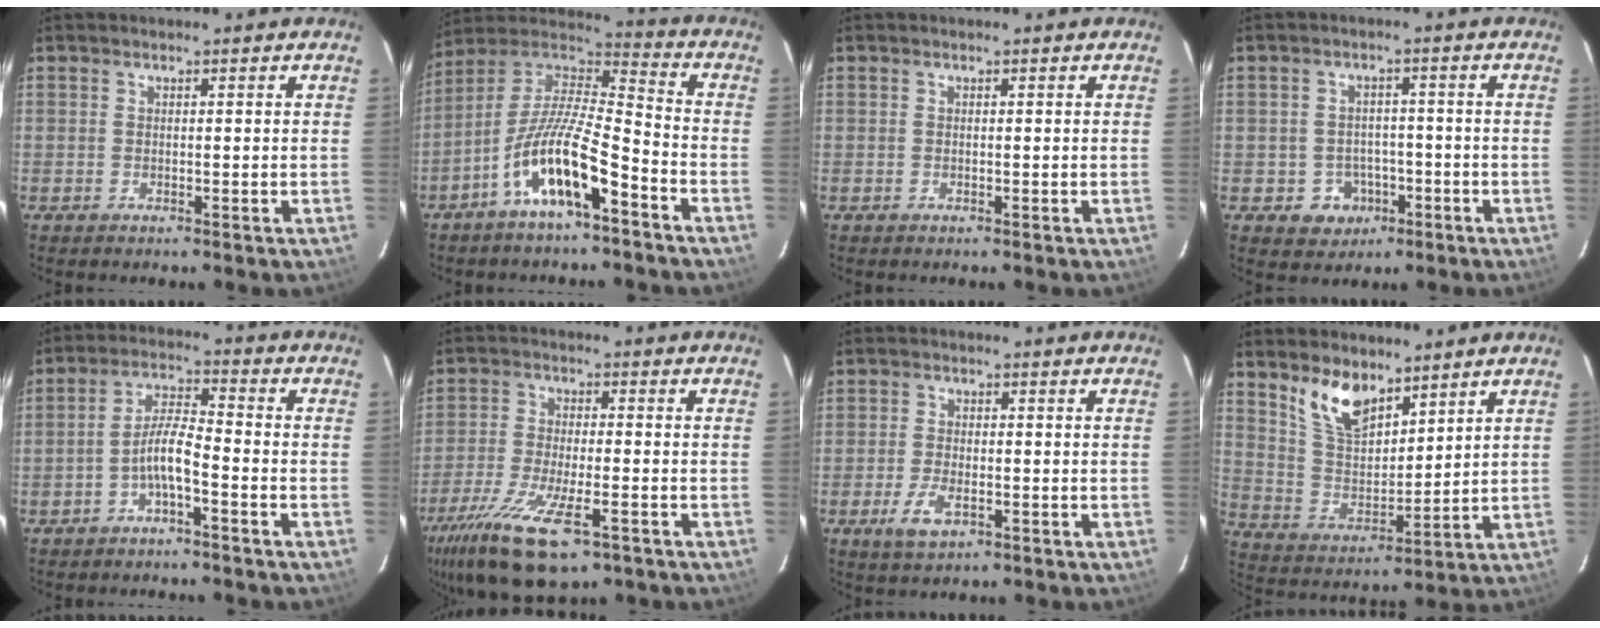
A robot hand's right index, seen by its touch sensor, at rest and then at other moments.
{"total": 14.3, "force": [-8.0, 3.1, 11.5], "torque": [-0.219, 0.000, -0.151]}
{"total": 0.0}
{"total": 5.8, "force": [-2.4, 5.2, 1.0], "torque": [-0.033, 0.019, -0.017]}
{"total": 5.2, "force": [-2.9, 0.6, 4.3], "torque": [-0.096, 0.015, -0.054]}
{"total": 15.7, "force": [-9.4, 5.1, 11.5], "torque": [-0.246, -0.051, -0.171]}
{"total": 5.0, "force": [-2.3, 2.3, 3.8], "torque": [-0.088, -0.007, -0.041]}
{"total": 10.5, "force": [7.3, 4.9, 5.7], "torque": [-0.108, 0.005, 0.148]}